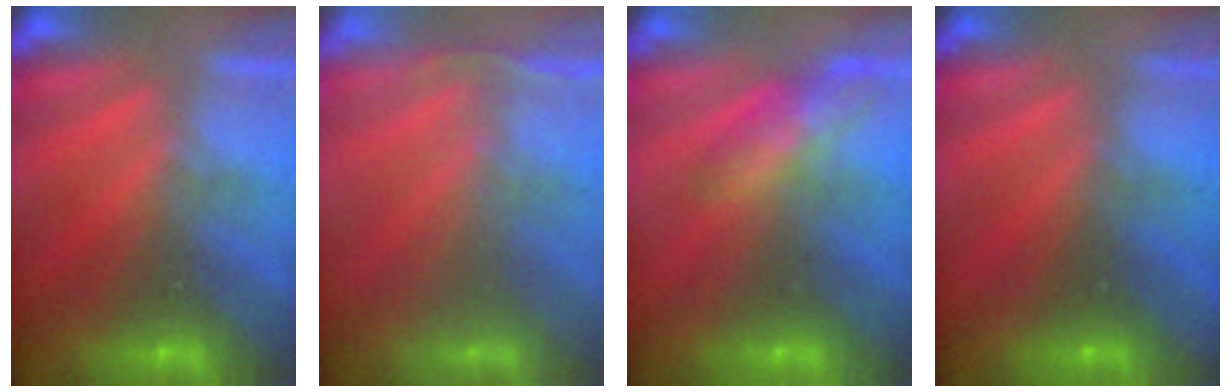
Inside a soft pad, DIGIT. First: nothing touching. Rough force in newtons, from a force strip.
{"total": 1.1}
{"total": 2.8}
{"total": 2.1}